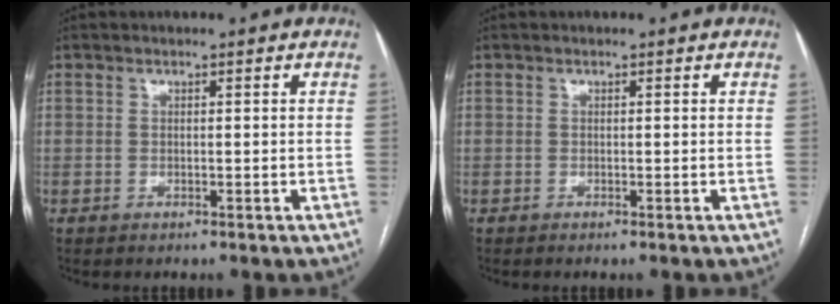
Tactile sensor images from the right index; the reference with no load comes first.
{"total": 0.0}